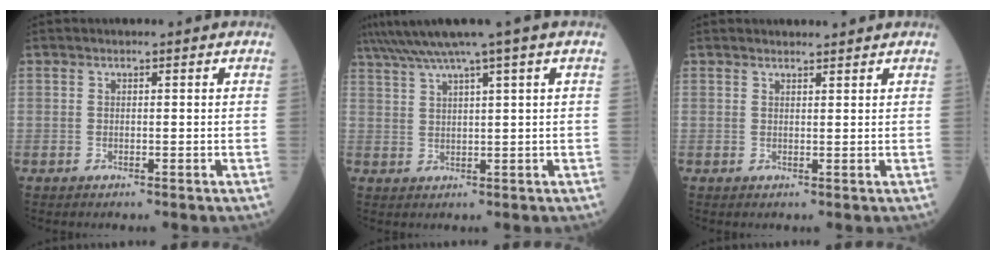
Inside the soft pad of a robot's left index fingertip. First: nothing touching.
{"total": 7.3, "force": [5.4, -1.8, 4.7], "torque": [-0.081, 0.027, 0.092]}
{"total": 2.7, "force": [2.7, 0.2, 0.3], "torque": [-0.008, 0.009, 0.036]}